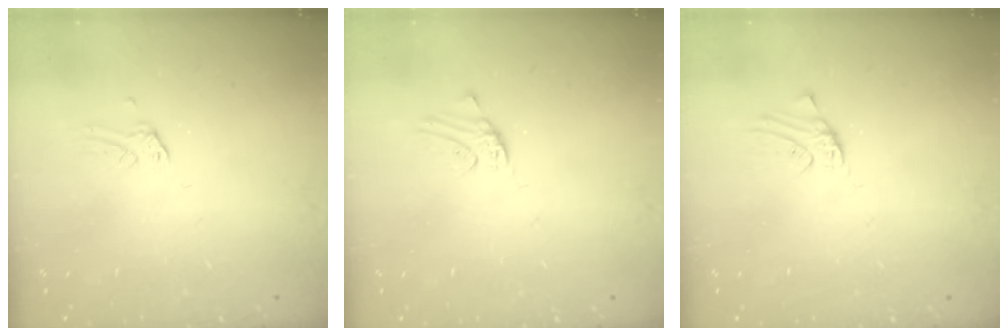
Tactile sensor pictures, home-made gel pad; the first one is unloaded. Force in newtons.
{"total": 0.0}
{"total": 0.5, "press": 0.5, "slide": 0.1}